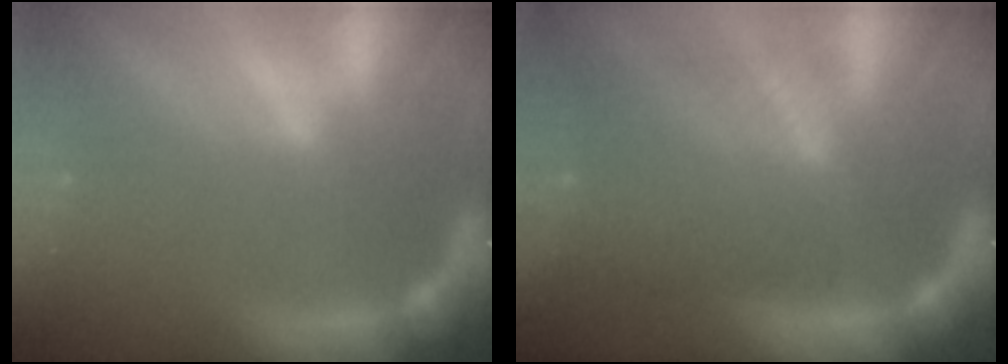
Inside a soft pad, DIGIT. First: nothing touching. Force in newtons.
{"total": 9.1}